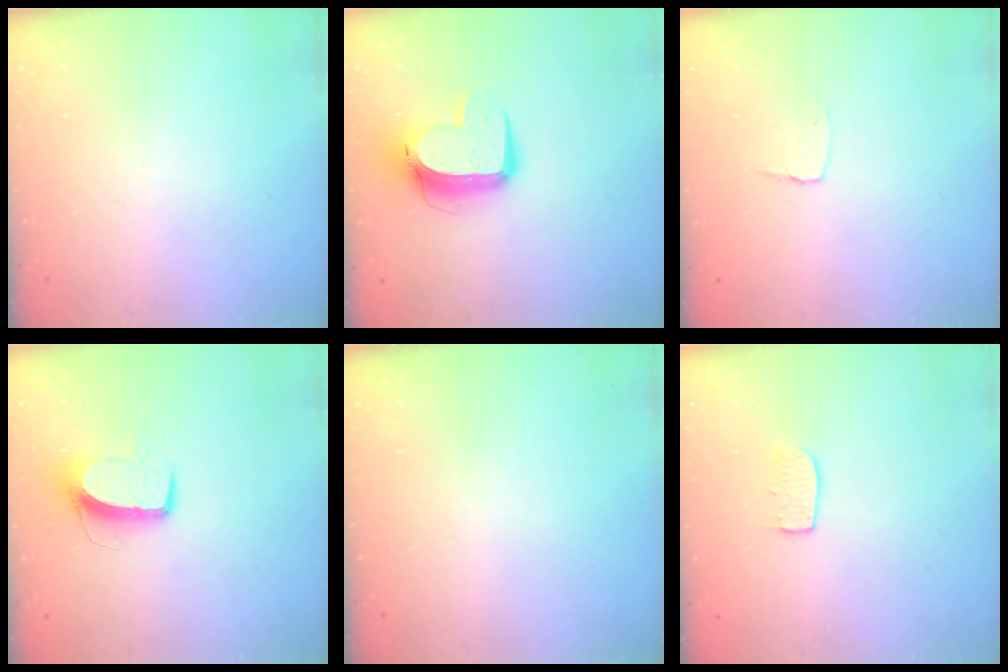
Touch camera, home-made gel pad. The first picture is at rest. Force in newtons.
{"total": 12.3, "press": 12.3, "slide": 1.3}
{"total": 3.0, "press": 3.0, "slide": 0.3}
{"total": 10.2, "press": 10.2, "slide": 0.5}
{"total": 0.0}
{"total": 5.2, "press": 5.2, "slide": 0.3}